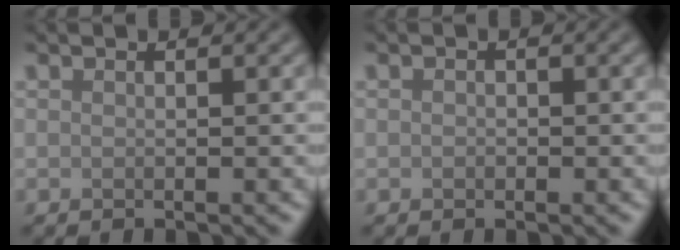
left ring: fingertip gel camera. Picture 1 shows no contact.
{"total": 0.5, "force": [-0.1, 0.5, 0.2], "torque": [-0.001, -0.004, -0.002]}